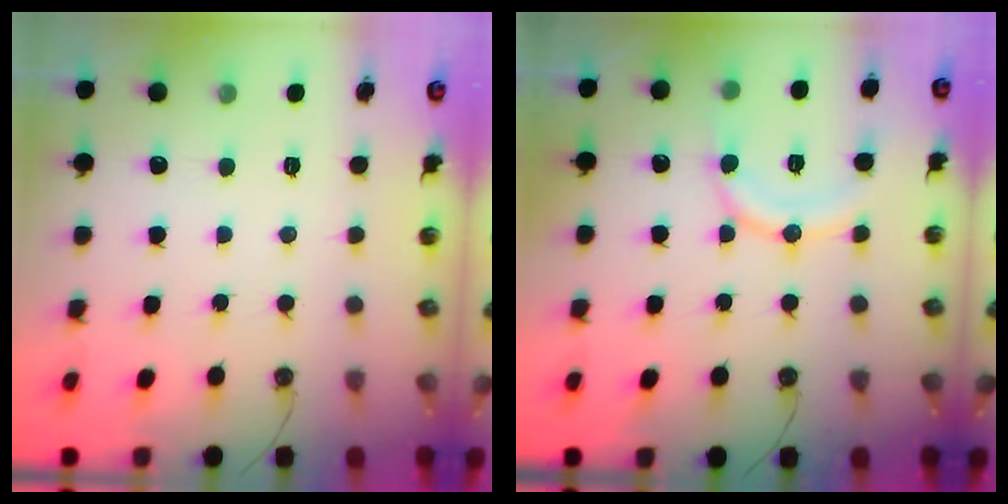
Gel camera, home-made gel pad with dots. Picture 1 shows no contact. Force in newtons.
{"total": 11.7, "press": 11.6, "slide": 1.2}